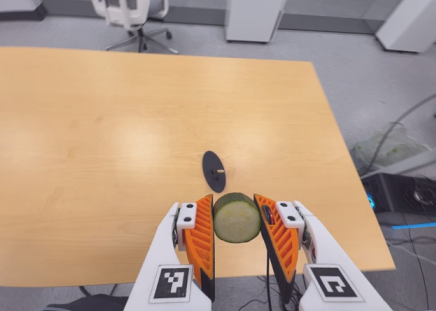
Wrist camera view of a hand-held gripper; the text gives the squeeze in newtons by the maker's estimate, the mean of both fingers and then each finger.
{"total": 9.9, "left": 9.3, "right": 10.5}